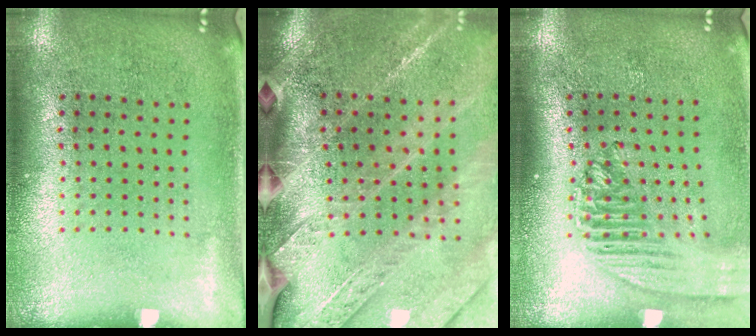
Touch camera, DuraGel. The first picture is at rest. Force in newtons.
{"total": 3.2, "press": 3.0, "slide": 1.2}
{"total": 2.1, "press": 1.6, "slide": 1.3}